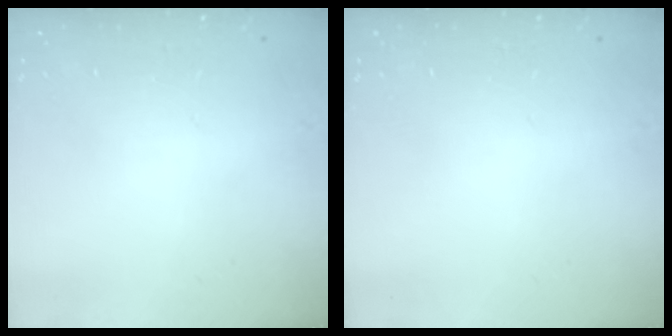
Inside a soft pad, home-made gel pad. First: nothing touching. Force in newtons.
{"total": 0.0}